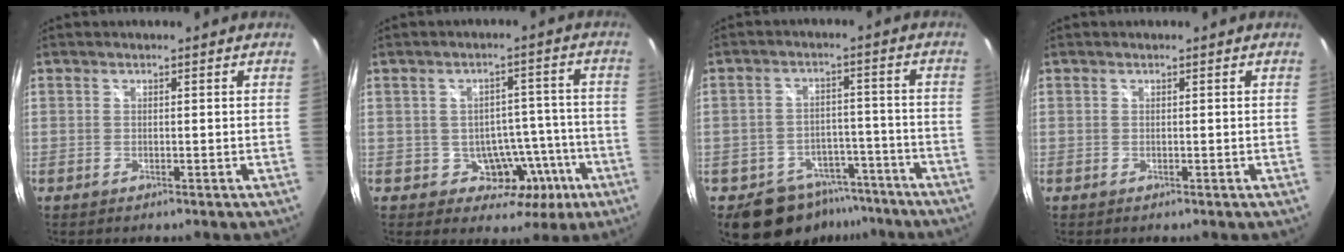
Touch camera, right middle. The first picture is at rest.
{"total": 7.8, "force": [-3.1, 6.5, 3.1], "torque": [-0.048, 0.028, -0.024]}
{"total": 10.4, "force": [-7.5, 6.7, 2.8], "torque": [-0.063, 0.019, -0.090]}
{"total": 0.0}